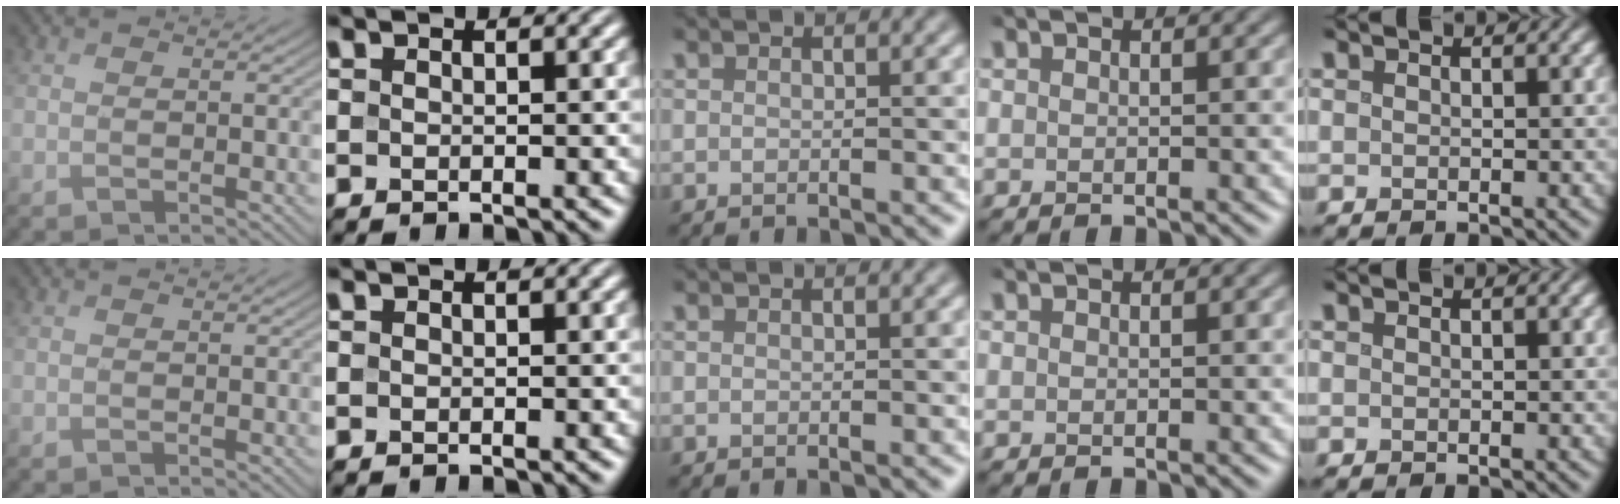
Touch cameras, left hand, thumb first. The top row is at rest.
{}